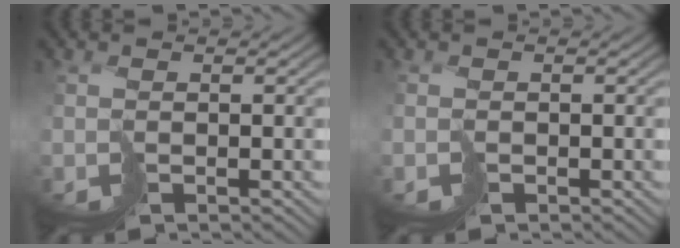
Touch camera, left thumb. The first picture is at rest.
{"total": 0.6, "force": [-0.3, 0.4, -0.3], "torque": [0.016, 0.002, -0.005]}